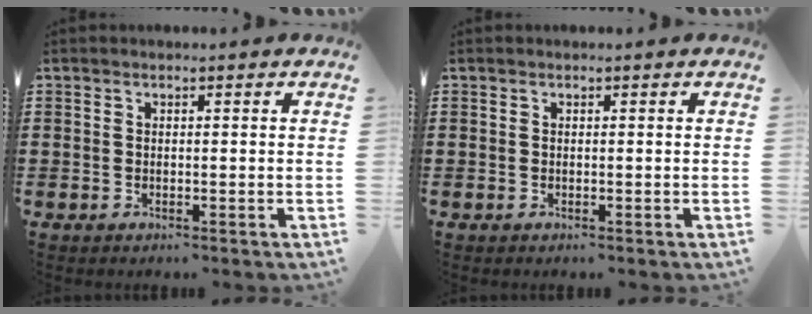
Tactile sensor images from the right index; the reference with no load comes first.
{"total": 0.0}